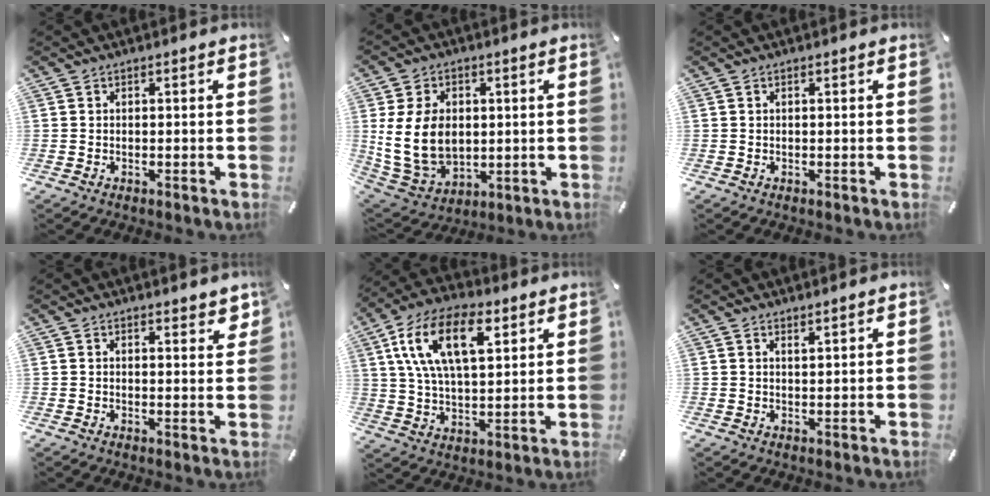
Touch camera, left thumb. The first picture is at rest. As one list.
[{"total": 14.2, "force": [1.5, 10.8, 9.1], "torque": [-0.195, 0.001, 0.028]}, {"total": 0.0}, {"total": 2.7, "force": [2.4, 1.0, 0.8], "torque": [-0.003, -0.013, 0.041]}, {"total": 17.2, "force": [7.2, 8.9, 12.8], "torque": [-0.259, -0.005, 0.121]}, {"total": 1.4, "force": [1.3, 0.1, 0.6], "torque": [-0.011, -0.003, 0.024]}]